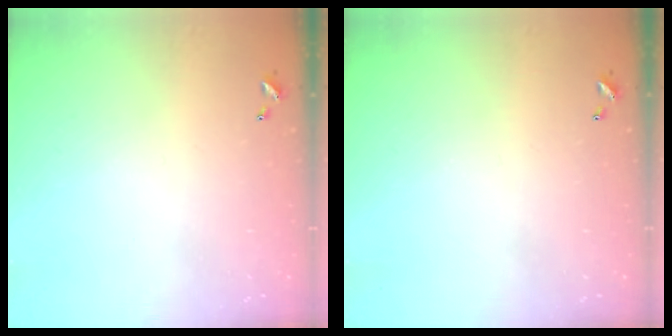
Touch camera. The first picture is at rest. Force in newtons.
{"total": 0.0}